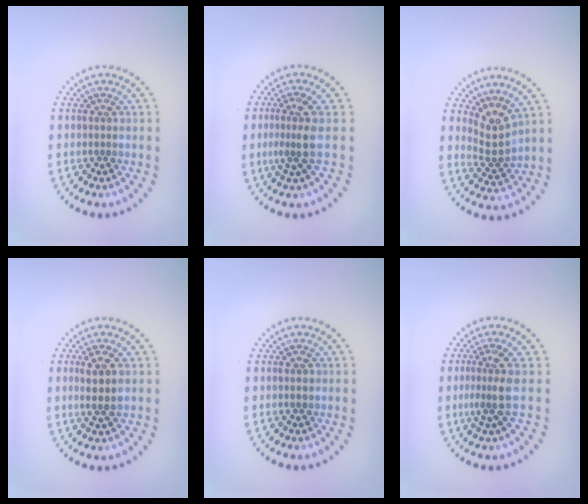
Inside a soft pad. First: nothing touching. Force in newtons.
{"total": 2.8, "press": 2.1, "slide": 1.8}
{"total": 2.7, "press": 1.9, "slide": 1.9}
{"total": 2.6, "press": 2.4, "slide": 0.9}
{"total": 1.1, "press": 1.1, "slide": 0.1}
{"total": 2.7, "press": 2.0, "slide": 1.8}